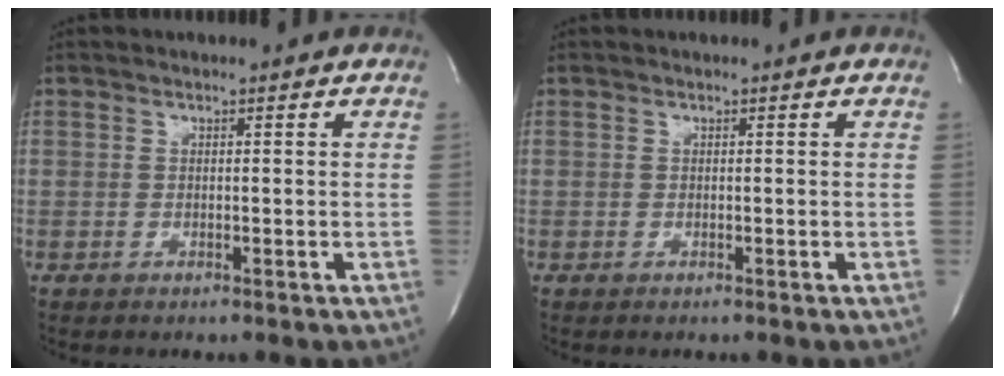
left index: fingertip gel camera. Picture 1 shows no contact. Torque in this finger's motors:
{"motor_torque": [-0.01, 0.00, 0.00, 0.00]}